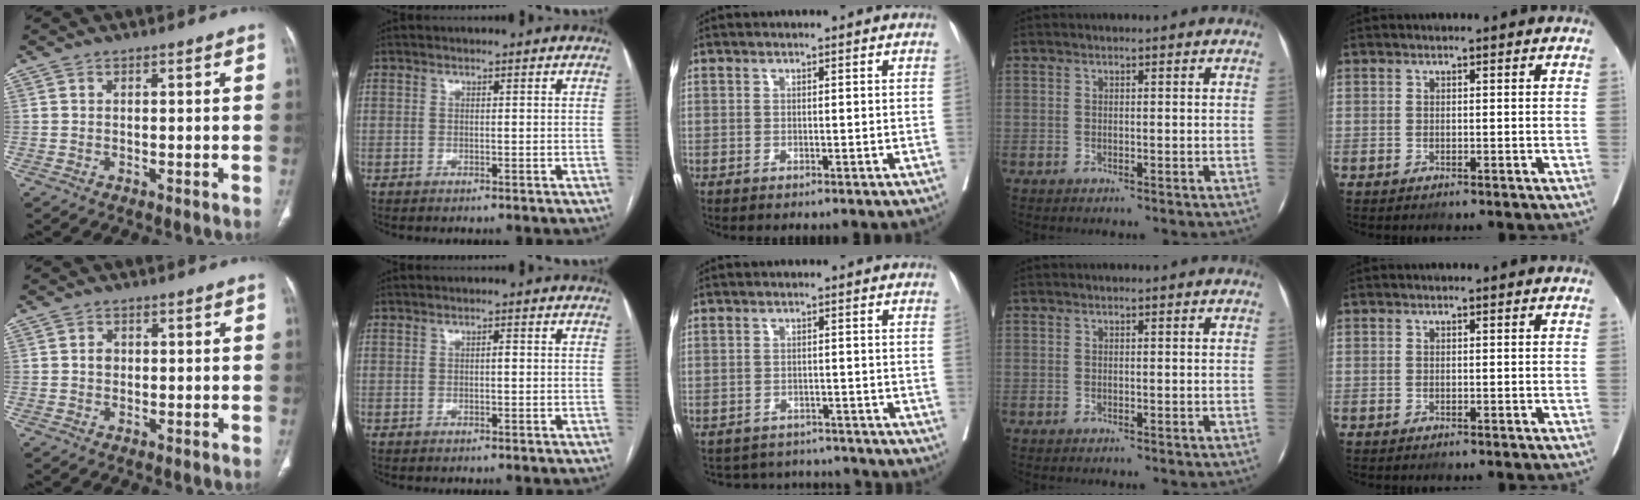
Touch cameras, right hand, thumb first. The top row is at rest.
{"thumb": {"total": 1.6, "force": [0.1, 1.4, 0.9], "torque": [-0.008, 0.004, 0.001]}, "index": {"total": 0.8, "force": [0.0, 0.2, 0.7], "torque": [-0.010, 0.002, -0.002]}, "middle": {"total": 6.8, "force": [-6.3, 2.3, -0.5], "torque": [0.013, 0.021, -0.079]}}